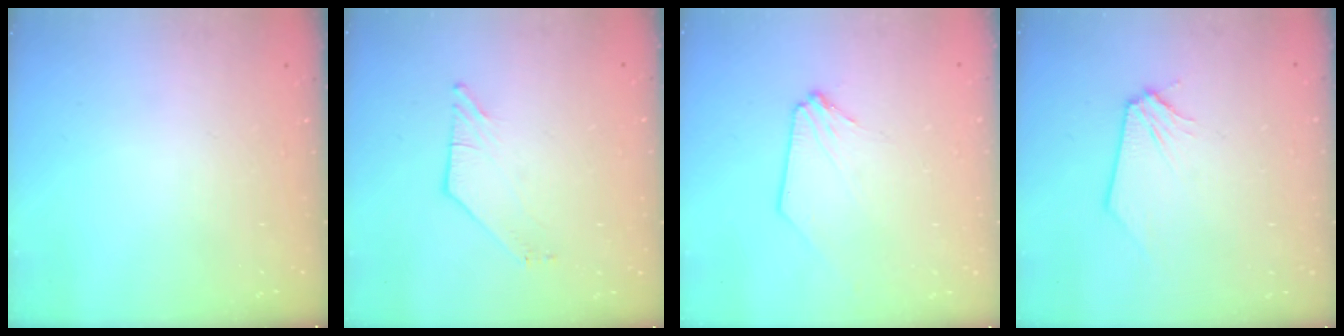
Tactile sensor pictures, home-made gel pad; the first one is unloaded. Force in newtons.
{"total": 3.6, "press": 3.6, "slide": 0.4}
{"total": 0.7, "press": 0.7, "slide": 0.0}
{"total": 0.0}